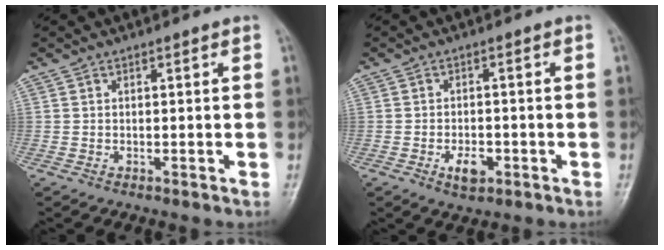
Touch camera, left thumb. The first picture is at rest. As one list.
[{"total": 4.2, "force": [-1.8, 2.4, 3.0], "torque": [-0.042, 0.006, -0.026]}]